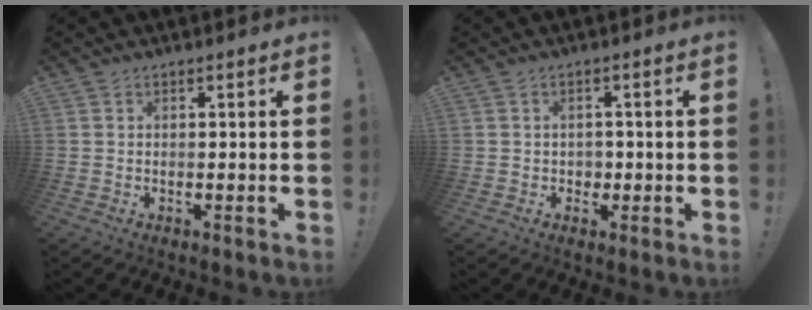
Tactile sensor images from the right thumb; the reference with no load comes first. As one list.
[{"total": 2.7, "force": [-0.1, 2.6, 0.6], "torque": [-0.008, 0.000, -0.003]}]